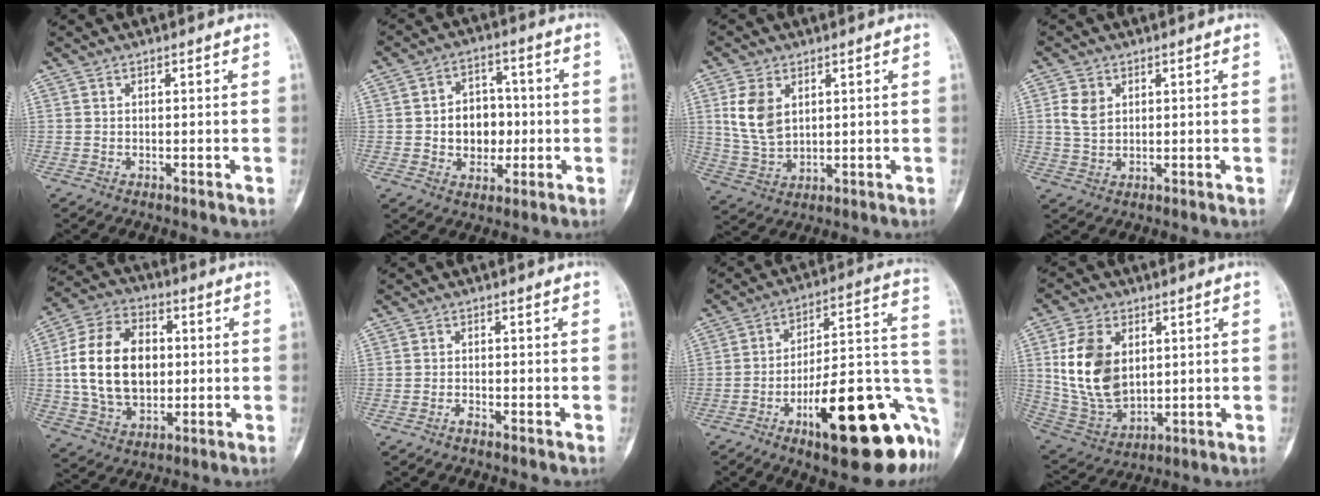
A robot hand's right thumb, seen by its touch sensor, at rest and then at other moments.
{"total": 9.8, "force": [-0.5, 7.7, 6.0], "torque": [-0.048, 0.017, -0.005]}
{"total": 8.7, "force": [2.7, 5.6, 6.1], "torque": [-0.113, -0.008, 0.066]}
{"total": 4.7, "force": [1.4, 3.4, 2.9], "torque": [-0.047, -0.002, 0.032]}
{"total": 18.3, "force": [1.1, 12.7, 13.2], "torque": [-0.219, 0.013, 0.022]}
{"total": 1.1, "force": [-1.0, 0.2, 0.5], "torque": [-0.013, 0.006, -0.021]}
{"total": 27.0, "force": [-11.2, 8.3, 23.2], "torque": [-0.250, 0.065, -0.156]}
{"total": 15.4, "force": [3.1, 10.2, 11.1], "torque": [-0.196, -0.015, 0.075]}